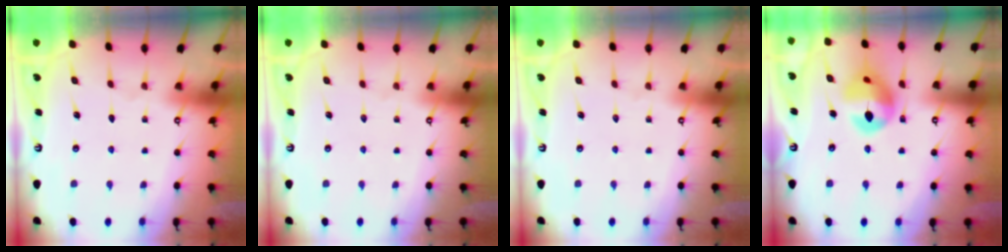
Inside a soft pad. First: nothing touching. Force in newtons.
{"total": 0.0}
{"total": 0.0}
{"total": 14.4, "press": 14.3, "slide": 1.7}